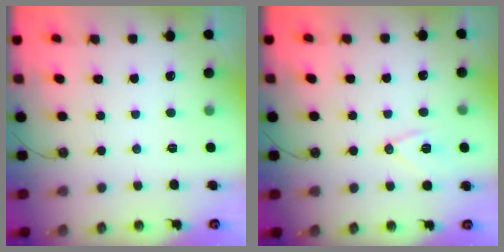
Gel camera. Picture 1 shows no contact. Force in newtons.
{"total": 9.0, "press": 8.6, "slide": 2.7}